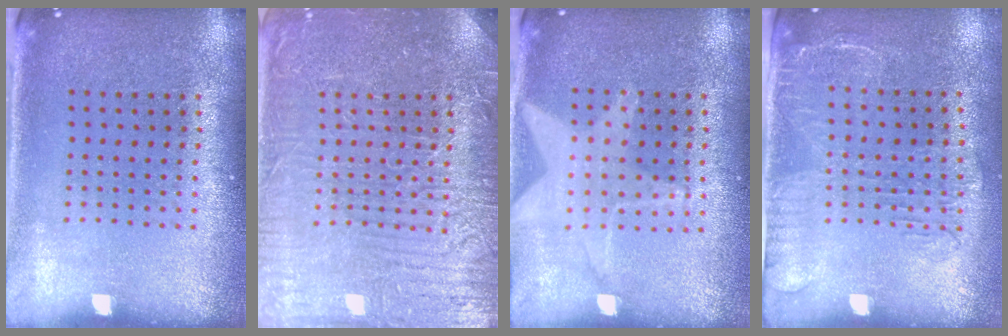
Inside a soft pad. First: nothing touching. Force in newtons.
{"total": 6.8, "press": 6.8, "slide": 0.9}
{"total": 0.9, "press": 0.9, "slide": 0.0}
{"total": 1.7, "press": 1.3, "slide": 1.0}